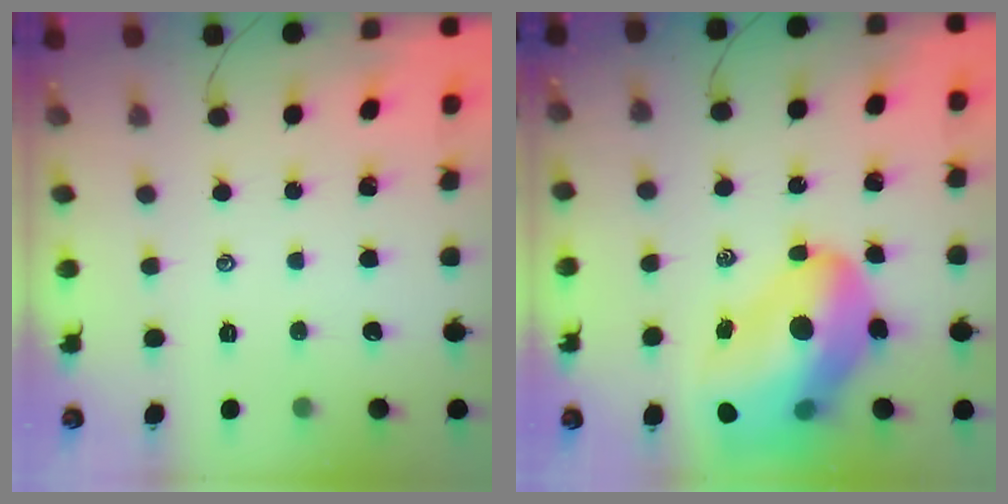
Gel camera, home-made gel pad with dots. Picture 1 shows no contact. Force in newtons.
{"total": 22.2, "press": 21.4, "slide": 5.7}